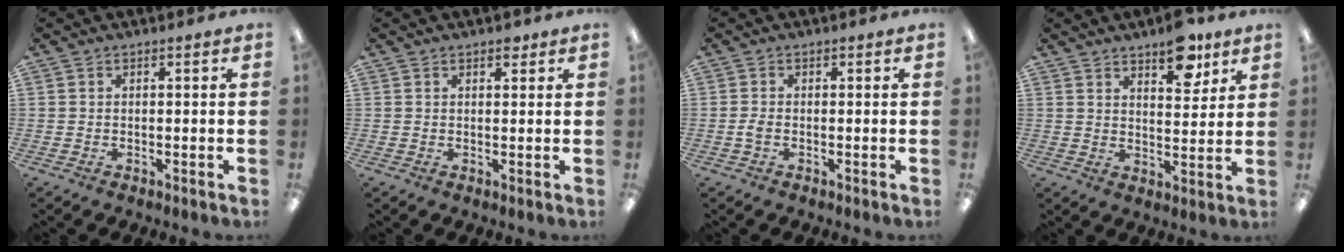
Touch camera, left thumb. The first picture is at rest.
{"total": 1.8, "force": [1.4, 0.9, 0.8], "torque": [0.000, -0.004, 0.021]}
{"total": 1.6, "force": [-0.4, 0.8, 1.3], "torque": [-0.024, 0.002, -0.008]}
{"total": 9.4, "force": [6.6, 4.1, 5.2], "torque": [-0.046, -0.041, 0.107]}